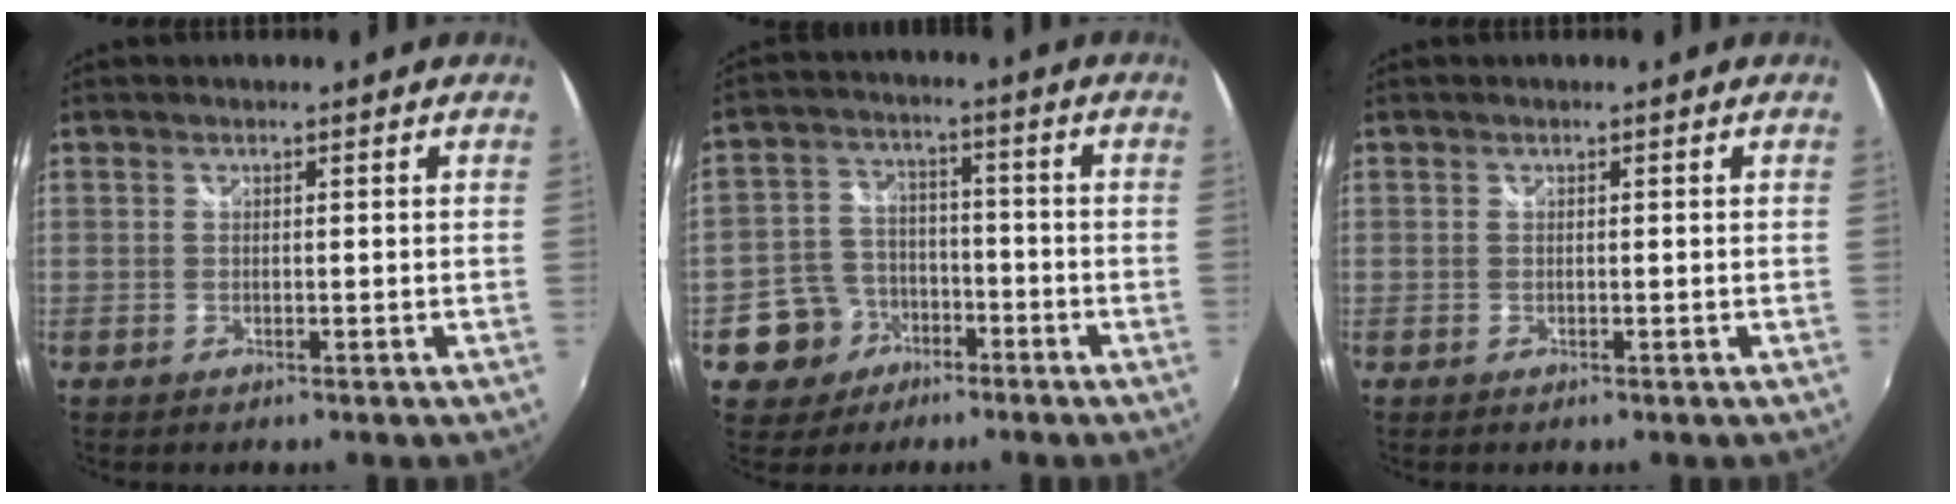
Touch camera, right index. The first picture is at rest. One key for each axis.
{"total": 9.5, "fx": -4.7, "fy": 8.1, "fz": 2.0, "tx": -0.069, "ty": 0.026, "tz": -0.066}
{"total": 0.0}